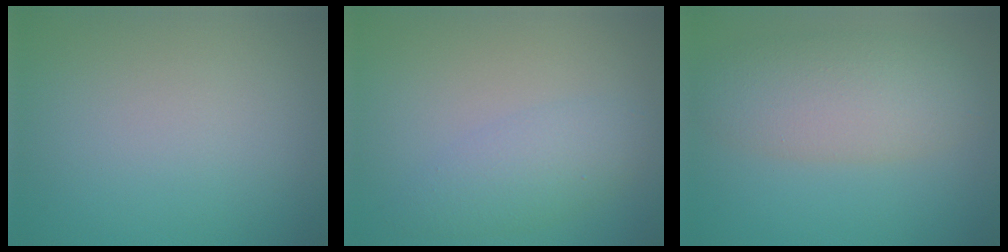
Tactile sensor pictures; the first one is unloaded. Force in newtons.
{"total": 2.9, "press": 2.9, "slide": 0.0}
{"total": 5.4, "press": 5.4, "slide": 0.4}